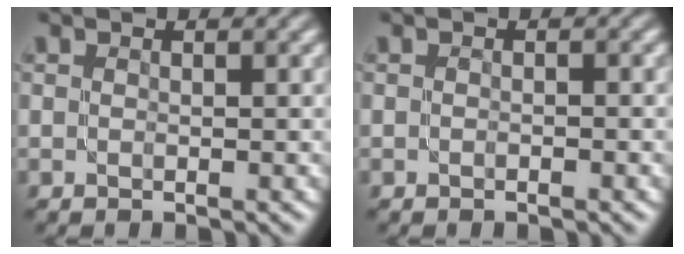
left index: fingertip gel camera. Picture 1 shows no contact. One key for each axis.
{"total": 0.5, "fx": -0.4, "fy": 0.1, "fz": 0.4, "tx": -0.005, "ty": 0.001, "tz": -0.007}